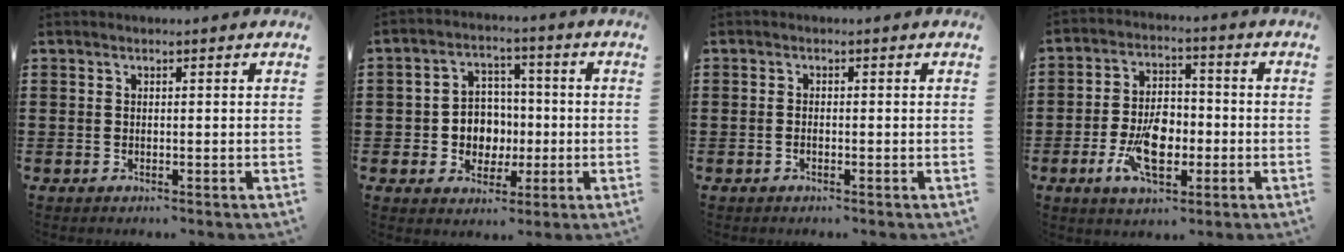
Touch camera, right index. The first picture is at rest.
{"total": 5.7, "force": [-0.8, 5.3, 1.9], "torque": [-0.046, 0.012, -0.016]}
{"total": 0.6, "force": [-0.4, 0.2, 0.5], "torque": [-0.010, -0.005, -0.006]}
{"total": 9.5, "force": [-2.6, 5.1, 7.6], "torque": [-0.151, -0.002, -0.046]}